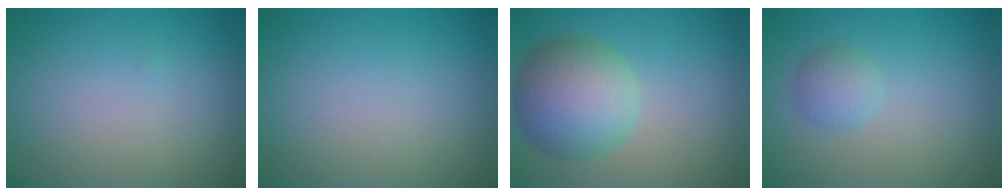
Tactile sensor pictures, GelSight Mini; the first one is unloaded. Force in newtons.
{"total": 0.0}
{"total": 7.3, "press": 7.3, "slide": 0.4}
{"total": 1.9, "press": 1.9, "slide": 0.1}